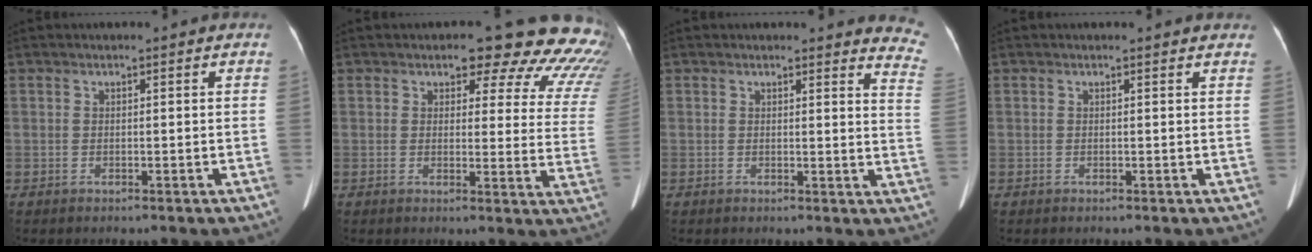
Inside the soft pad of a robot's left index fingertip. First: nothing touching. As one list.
[{"total": 16.6, "force": [15.0, 5.2, 5.0], "torque": [-0.015, -0.067, 0.129]}, {"total": 8.9, "force": [8.6, 1.4, 1.7], "torque": [0.013, -0.067, 0.048]}, {"total": 2.0, "force": [1.7, 0.9, 0.3], "torque": [-0.010, 0.010, 0.007]}]